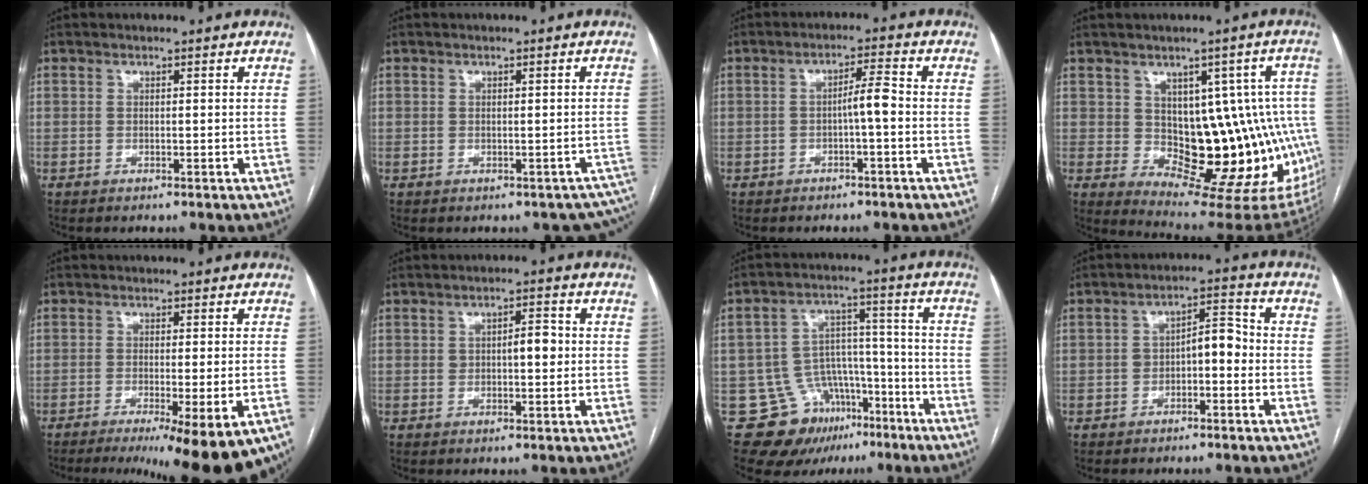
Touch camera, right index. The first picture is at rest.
{"total": 4.9, "force": [-2.9, 3.7, 1.3], "torque": [0.008, 0.019, -0.028]}
{"total": 3.6, "force": [-0.9, 0.1, 3.5], "torque": [-0.054, 0.009, -0.015]}
{"total": 16.1, "force": [-0.5, 8.3, 13.7], "torque": [-0.128, 0.020, 0.013]}
{"total": 13.9, "force": [-9.3, 1.7, 10.2], "torque": [-0.098, -0.026, -0.129]}
{"total": 3.5, "force": [0.2, 1.3, 3.3], "torque": [-0.052, 0.012, 0.004]}
{"total": 12.4, "force": [-7.5, 9.2, 3.4], "torque": [-0.048, 0.066, -0.103]}
{"total": 5.1, "force": [-1.3, 2.2, 4.4], "torque": [-0.073, 0.028, -0.021]}